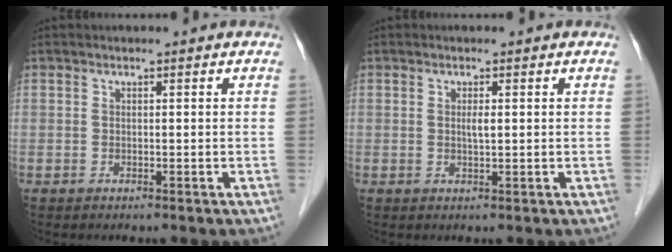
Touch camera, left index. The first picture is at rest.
{"total": 1.1, "force": [0.3, 0.1, 1.0], "torque": [-0.024, -0.002, 0.006]}